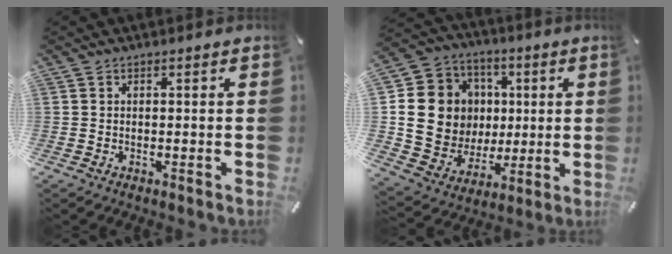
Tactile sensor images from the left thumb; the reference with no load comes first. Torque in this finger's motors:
{"motor_torque": [1.71, 1.68, 0.46, -0.11, 0.11]}